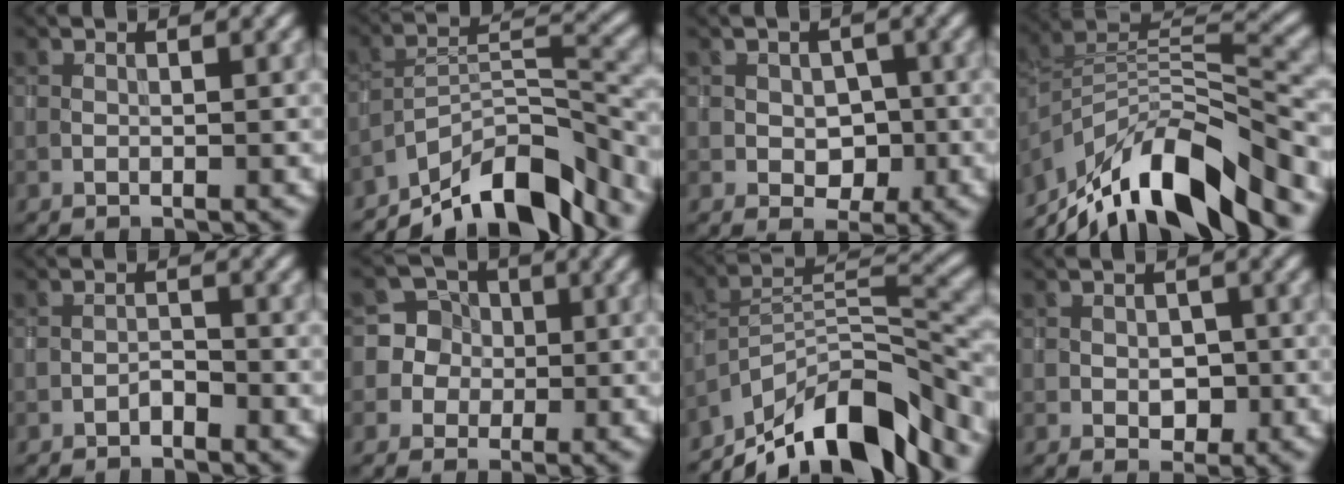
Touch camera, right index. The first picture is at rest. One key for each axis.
{"total": 10.3, "fx": -8.0, "fy": 2.9, "fz": 5.8, "tx": -0.085, "ty": 0.007, "tz": -0.151}
{"total": 2.7, "fx": -0.3, "fy": 2.1, "fz": 1.6, "tx": -0.020, "ty": -0.002, "tz": -0.005}
{"total": 11.7, "fx": -7.7, "fy": 3.6, "fz": 8.0, "tx": -0.146, "ty": 0.017, "tz": -0.137}
{"total": 0.8, "fx": -0.7, "fy": 0.2, "fz": 0.3, "tx": -0.005, "ty": 0.006, "tz": -0.015}
{"total": 6.5, "fx": 0.7, "fy": 6.4, "fz": 0.8, "tx": -0.015, "ty": 0.030, "tz": -0.002}
{"total": 12.0, "fx": -9.0, "fy": 3.7, "fz": 7.1, "tx": -0.115, "ty": 0.014, "tz": -0.169}
{"total": 1.9, "fx": -0.2, "fy": 1.4, "fz": 1.2, "tx": -0.018, "ty": -0.004, "tz": -0.001}